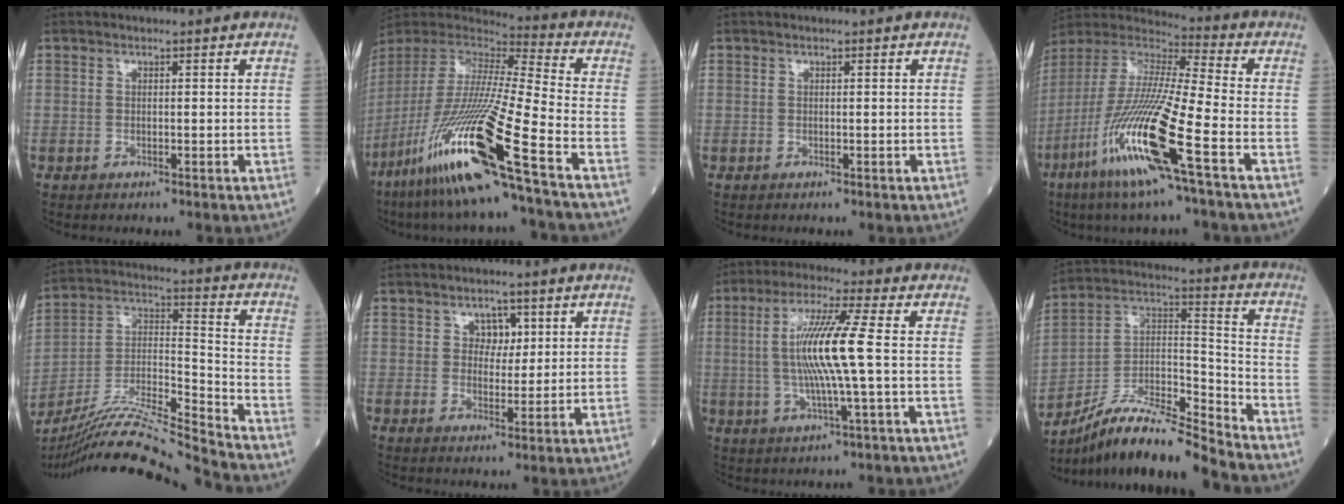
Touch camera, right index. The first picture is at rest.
{"total": 24.8, "force": [-13.8, -0.6, 20.6], "torque": [-0.438, -0.062, -0.270]}
{"total": 0.0}
{"total": 19.7, "force": [-8.6, 0.2, 17.7], "torque": [-0.397, -0.048, -0.179]}
{"total": 19.3, "force": [-17.8, -1.7, 7.3], "torque": [-0.148, 0.008, -0.317]}
{"total": 3.4, "force": [1.5, 2.4, 1.9], "torque": [-0.021, 0.004, 0.022]}
{"total": 10.7, "force": [0.2, -0.6, 10.7], "torque": [-0.214, 0.004, 0.002]}
{"total": 15.5, "force": [-13.9, 0.8, 6.8], "torque": [-0.112, 0.033, -0.250]}